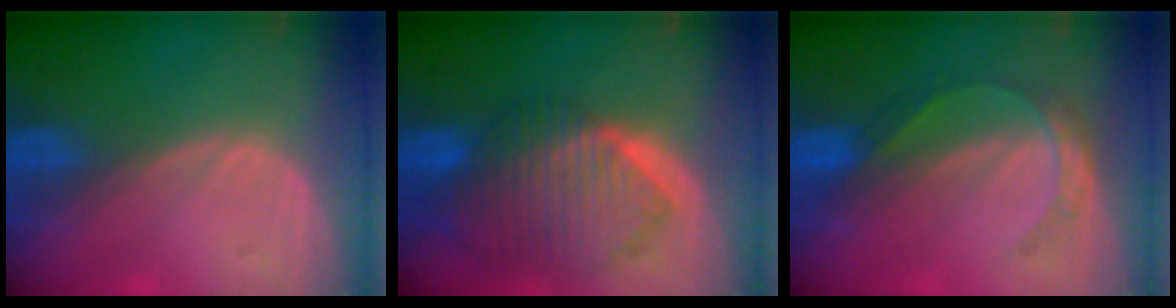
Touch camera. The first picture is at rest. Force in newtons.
{"total": 10.3, "press": 9.0, "slide": 5.1}
{"total": 4.4, "press": 4.1, "slide": 1.4}